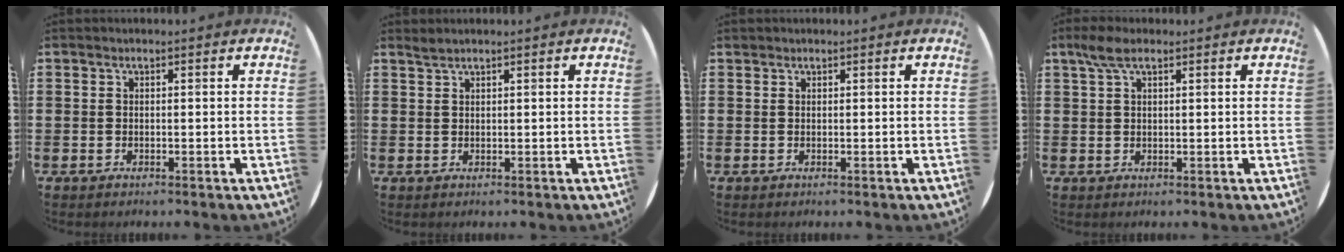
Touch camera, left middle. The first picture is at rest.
{"total": 0.9, "force": [0.9, -0.1, 0.2], "torque": [-0.006, -0.002, 0.018]}
{"total": 0.0}
{"total": 3.2, "force": [2.0, 1.1, 2.2], "torque": [-0.049, 0.006, 0.035]}